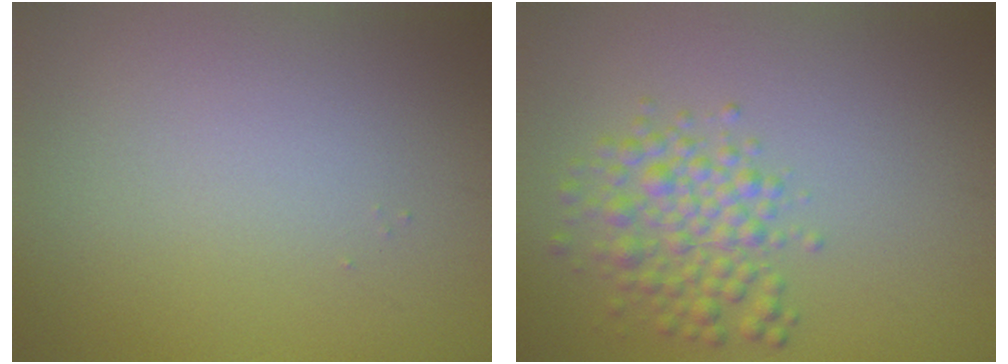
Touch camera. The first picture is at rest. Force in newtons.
{"total": 3.6, "press": 3.6, "slide": 0.0}